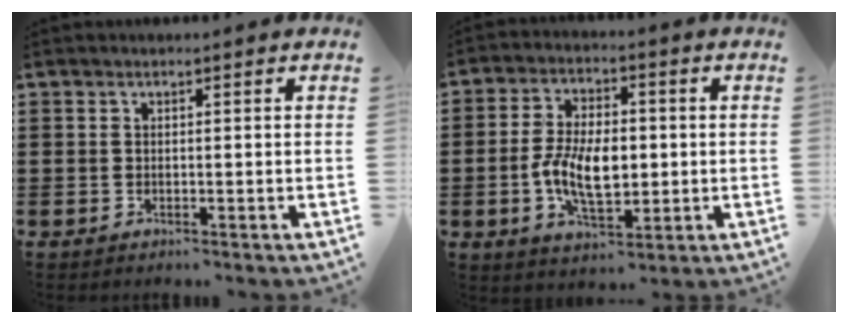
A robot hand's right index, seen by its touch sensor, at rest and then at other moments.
{"total": 8.9, "force": [-1.0, 4.8, 7.5], "torque": [-0.152, 0.003, -0.025]}